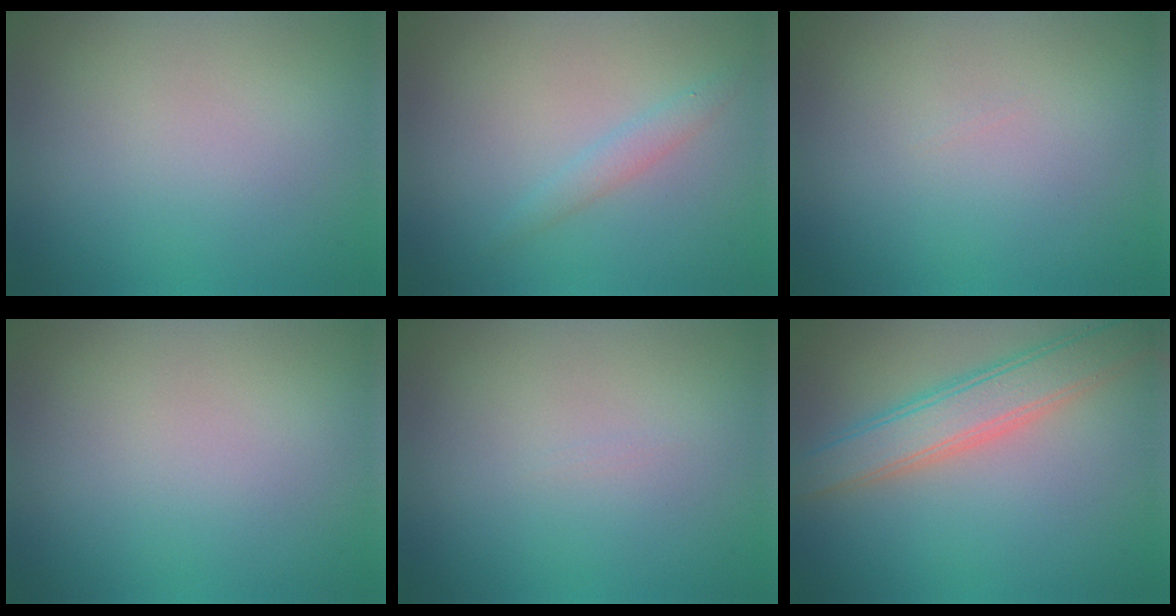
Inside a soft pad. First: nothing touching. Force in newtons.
{"total": 1.4, "press": 1.4, "slide": 0.1}
{"total": 0.0}
{"total": 0.0}
{"total": 0.0}
{"total": 4.9, "press": 4.9, "slide": 0.3}